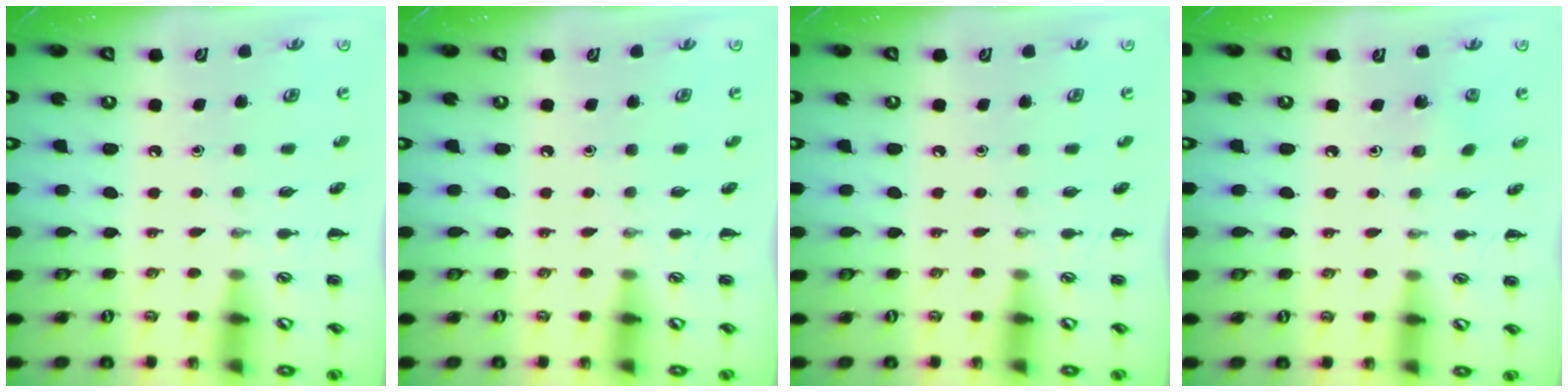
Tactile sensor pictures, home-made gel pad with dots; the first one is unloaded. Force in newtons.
{"total": 0.0}
{"total": 0.0}
{"total": 1.6, "press": 1.4, "slide": 0.6}